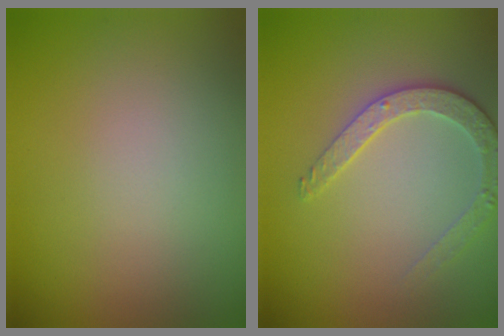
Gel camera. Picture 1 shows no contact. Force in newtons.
{"total": 2.8, "press": 2.5, "slide": 1.2}